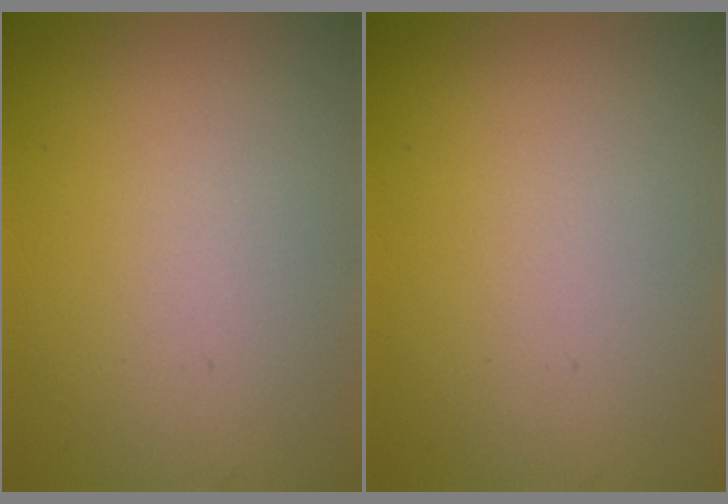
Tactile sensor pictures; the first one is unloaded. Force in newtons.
{"total": 0.0}